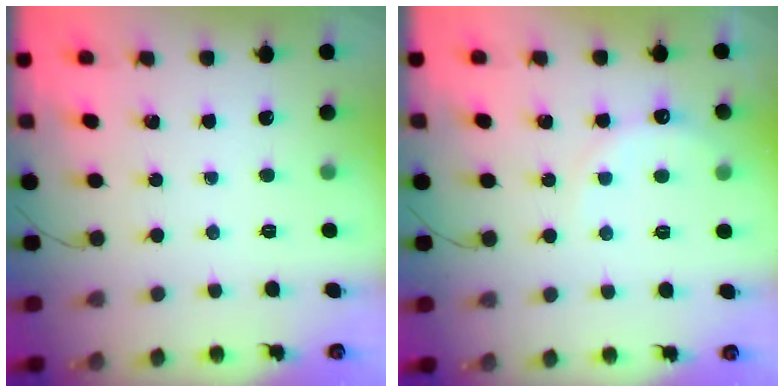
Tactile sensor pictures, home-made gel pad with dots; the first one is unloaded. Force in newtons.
{"total": 7.6, "press": 7.5, "slide": 1.4}